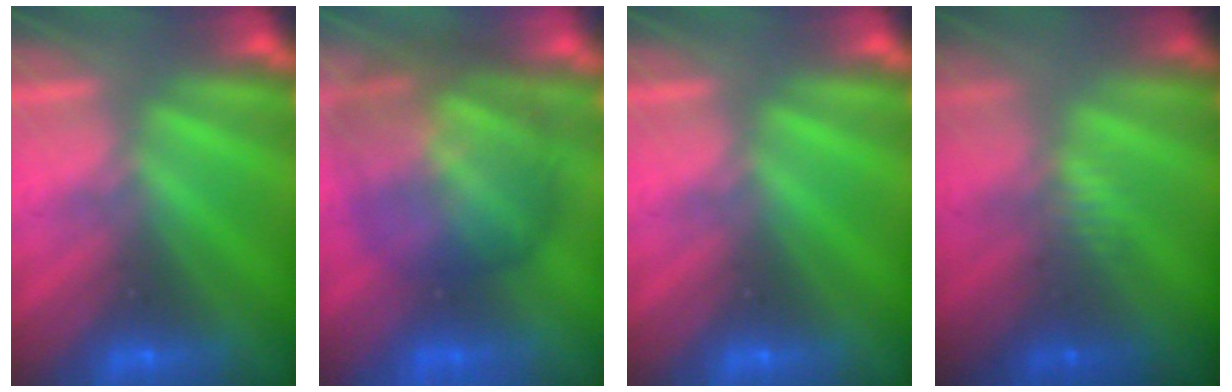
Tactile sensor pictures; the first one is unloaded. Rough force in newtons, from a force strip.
{"total": 7.8}
{"total": 0.0}
{"total": 2.4}